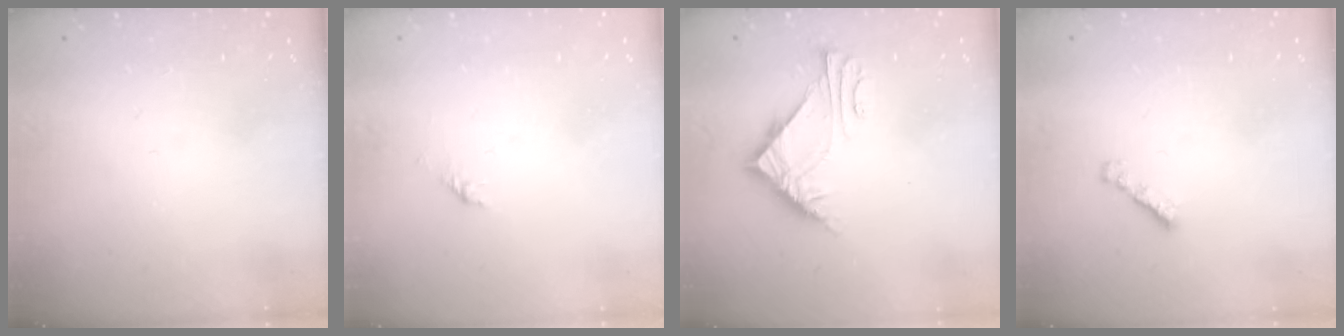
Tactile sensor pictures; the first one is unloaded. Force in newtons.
{"total": 1.5, "press": 1.4, "slide": 0.5}
{"total": 6.6, "press": 6.6, "slide": 0.4}
{"total": 1.6, "press": 1.5, "slide": 0.4}